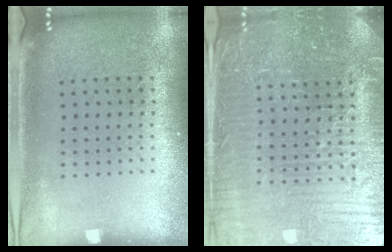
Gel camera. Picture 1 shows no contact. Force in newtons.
{"total": 5.4, "press": 5.1, "slide": 1.8}